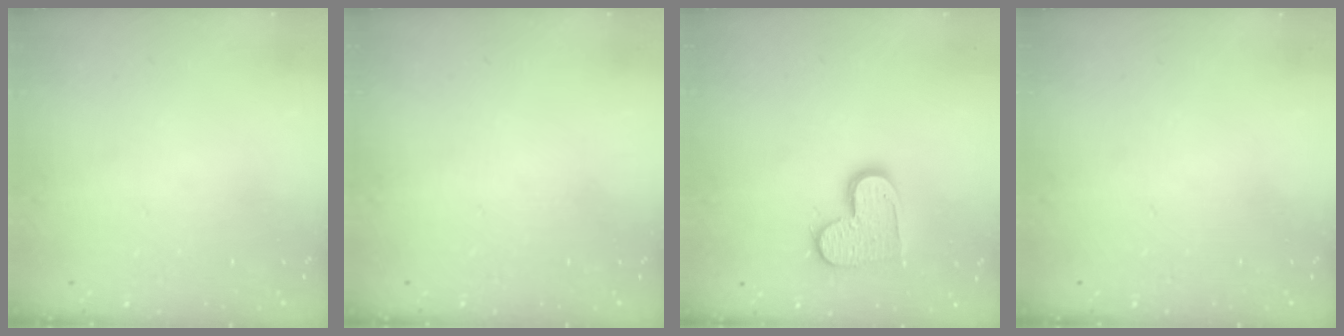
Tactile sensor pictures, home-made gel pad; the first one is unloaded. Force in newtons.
{"total": 0.0}
{"total": 12.8, "press": 12.7, "slide": 1.0}
{"total": 0.0}